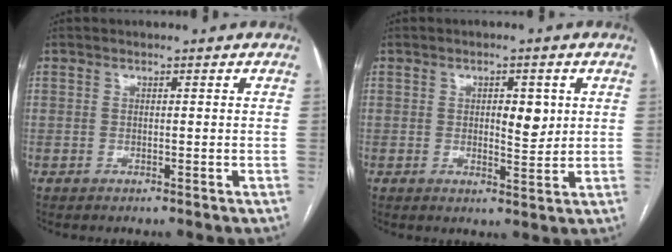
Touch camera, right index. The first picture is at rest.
{"total": 4.2, "force": [0.9, 1.7, 3.8], "torque": [-0.052, -0.004, 0.014]}